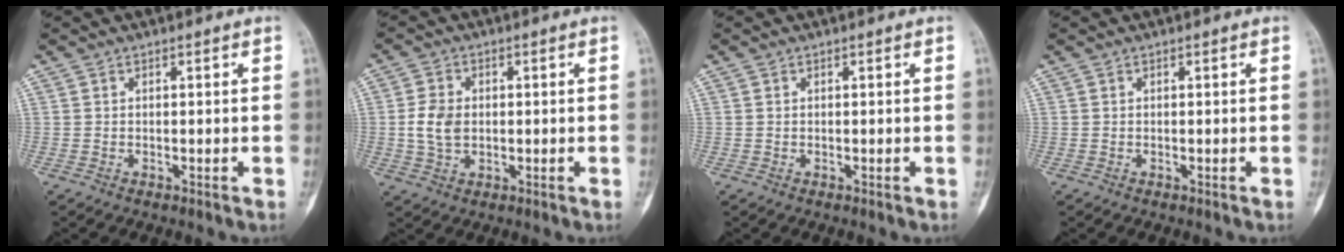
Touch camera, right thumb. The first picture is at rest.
{"total": 5.4, "force": [0.0, 3.9, 3.7], "torque": [-0.069, 0.004, 0.000]}
{"total": 0.0}
{"total": 0.0}